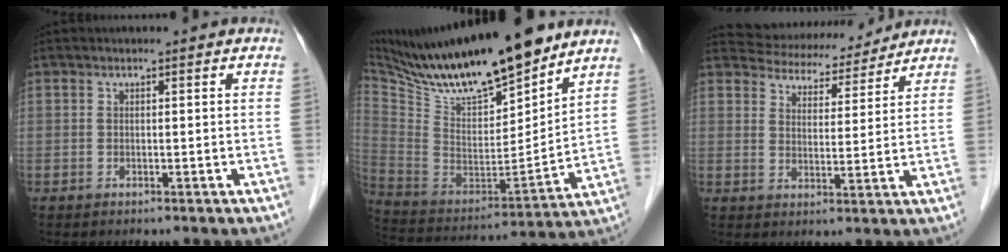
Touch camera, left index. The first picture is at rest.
{"total": 22.2, "force": [18.3, 3.5, 12.0], "torque": [-0.219, -0.016, 0.329]}
{"total": 10.7, "force": [10.2, 2.7, 1.6], "torque": [-0.023, 0.012, 0.146]}